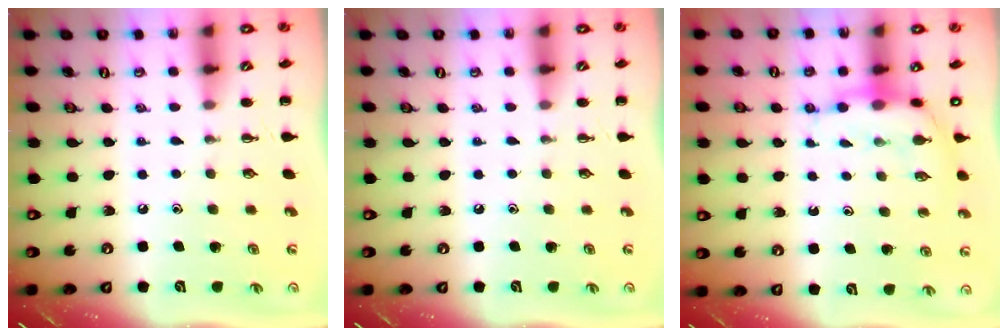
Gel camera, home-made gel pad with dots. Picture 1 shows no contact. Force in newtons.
{"total": 0.0}
{"total": 7.9, "press": 7.8, "slide": 1.5}